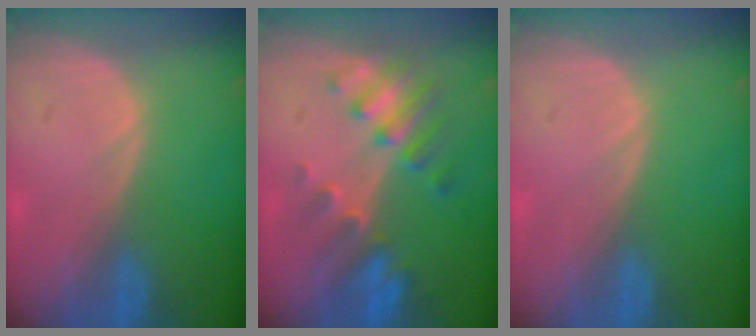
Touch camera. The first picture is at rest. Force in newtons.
{"total": 7.9, "press": 6.9, "slide": 3.7}
{"total": 0.0}